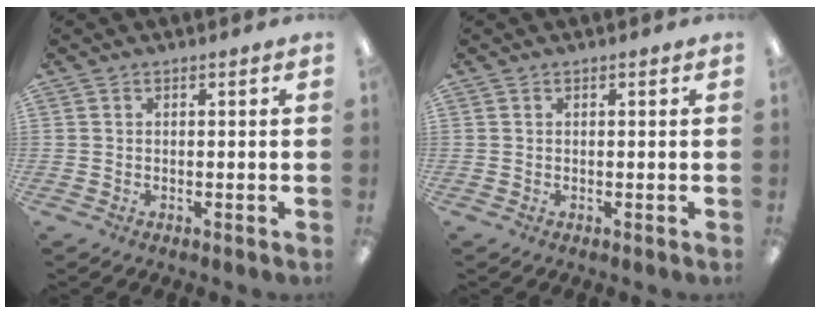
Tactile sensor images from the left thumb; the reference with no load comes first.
{"total": 0.0}